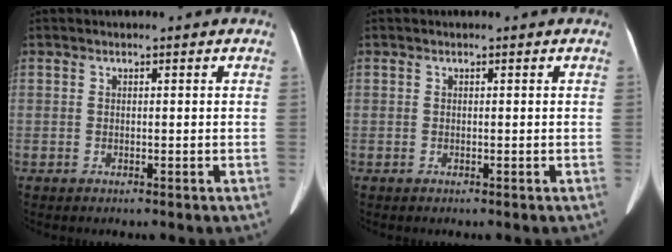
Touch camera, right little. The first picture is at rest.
{"total": 0.0}